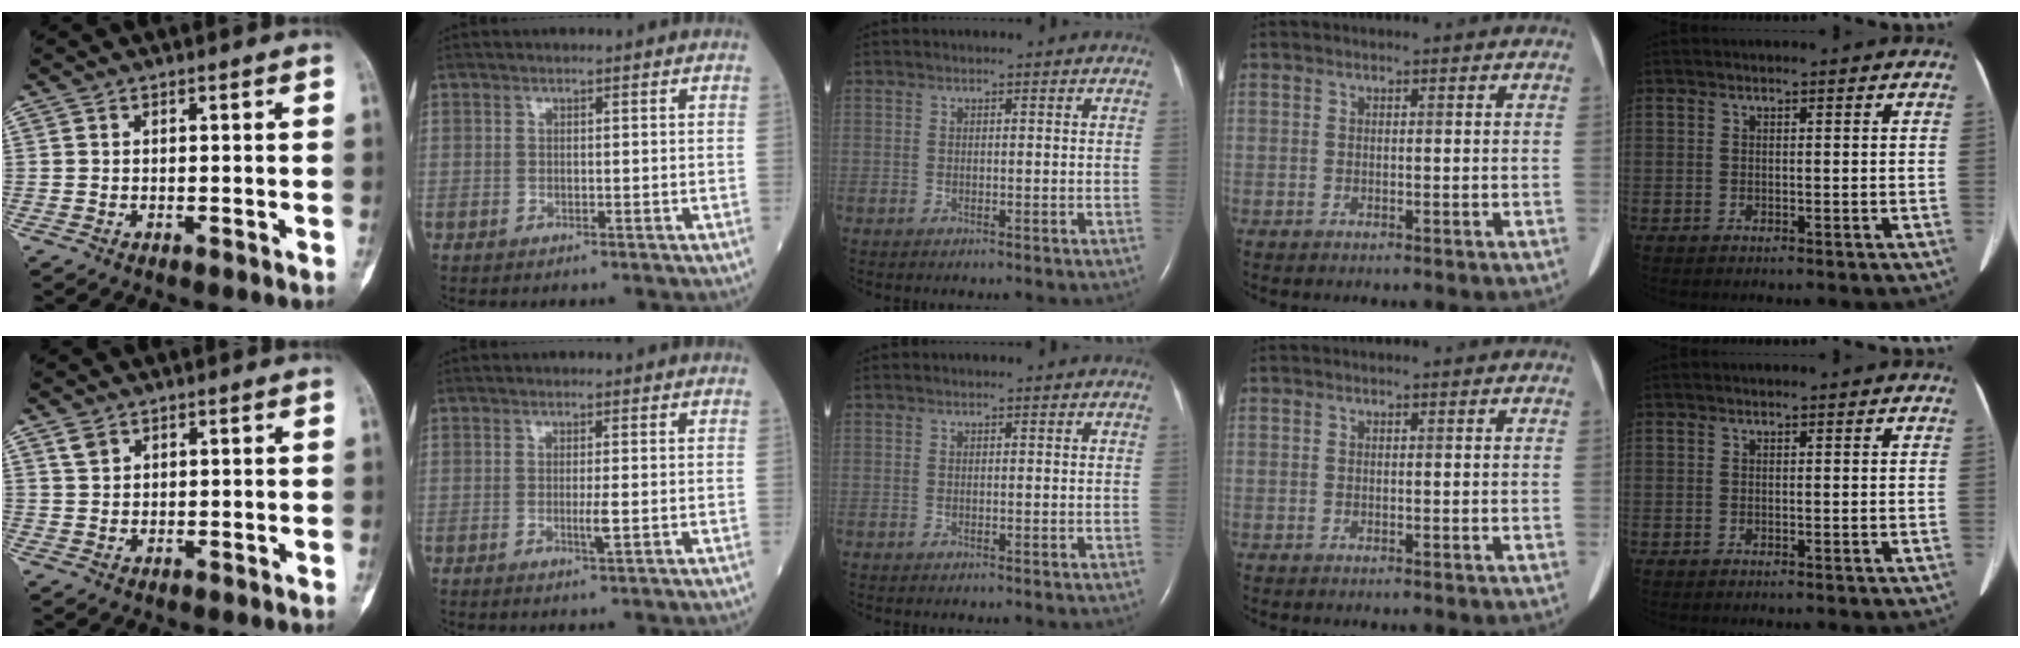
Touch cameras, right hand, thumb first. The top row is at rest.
{"thumb": {"total": 2.1, "force": [1.3, 1.4, 0.9], "torque": [-0.012, 0.000, 0.028]}, "index": {"total": 1.9, "force": [-0.4, -0.2, 1.9], "torque": [-0.035, -0.005, -0.006]}}